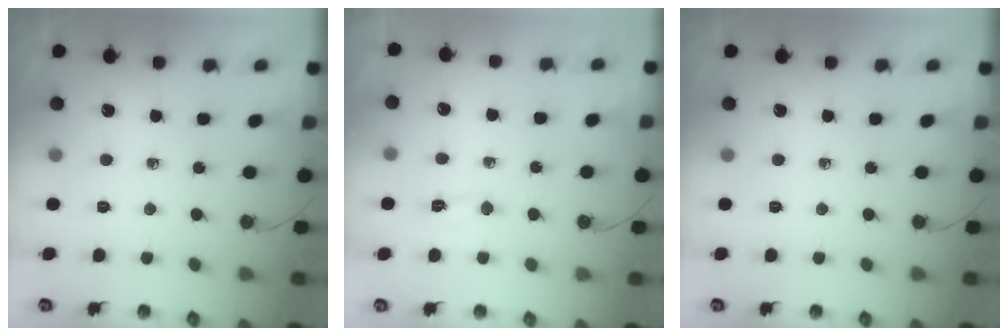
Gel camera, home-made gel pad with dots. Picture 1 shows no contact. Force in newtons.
{"total": 3.5, "press": 3.5, "slide": 0.5}
{"total": 0.0}